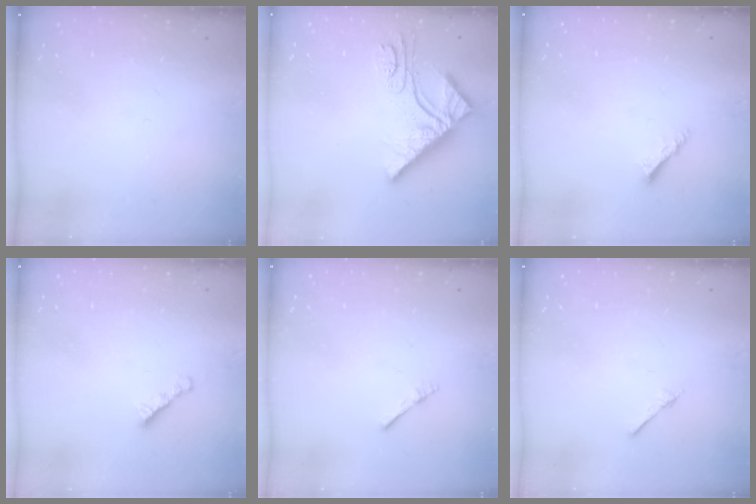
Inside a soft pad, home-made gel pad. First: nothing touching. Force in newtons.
{"total": 11.8, "press": 11.7, "slide": 0.9}
{"total": 3.9, "press": 3.9, "slide": 0.3}
{"total": 3.0, "press": 3.0, "slide": 0.1}
{"total": 2.2, "press": 2.2, "slide": 0.3}
{"total": 2.4, "press": 2.4, "slide": 0.3}